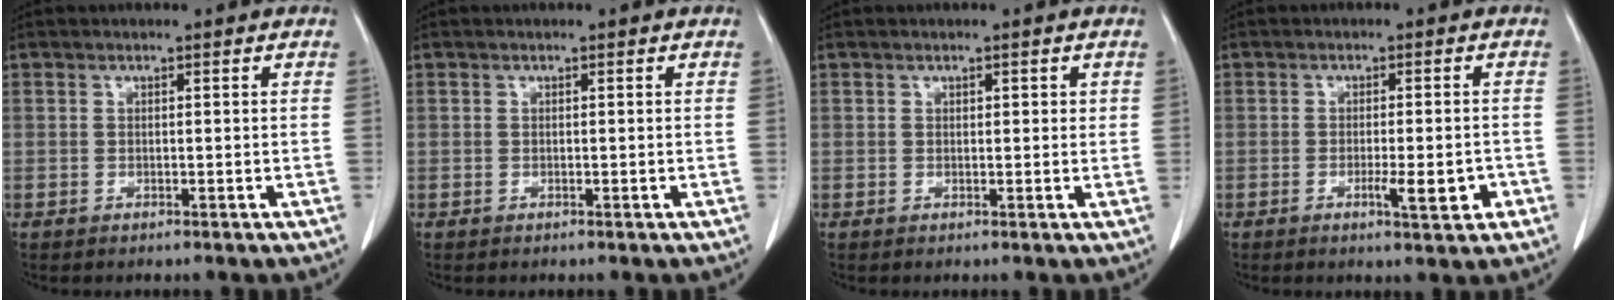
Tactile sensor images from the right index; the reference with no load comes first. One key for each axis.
{"total": 0.0}
{"total": 1.2, "fx": 0.5, "fy": 0.7, "fz": 0.9, "tx": -0.008, "ty": 0.001, "tz": 0.007}
{"total": 4.6, "fx": -1.8, "fy": 0.7, "fz": 4.2, "tx": -0.059, "ty": -0.001, "tz": -0.020}